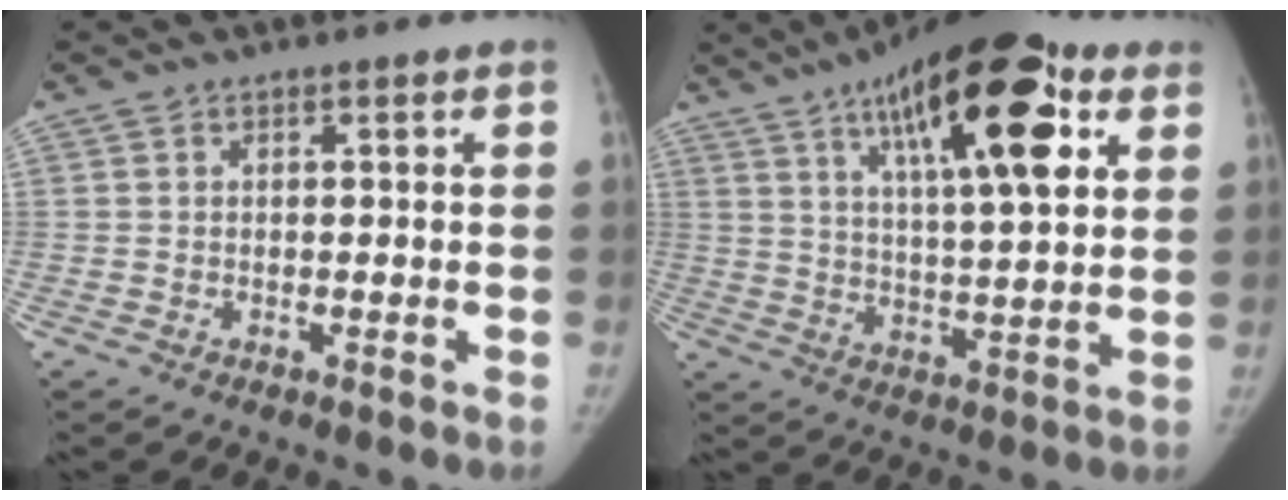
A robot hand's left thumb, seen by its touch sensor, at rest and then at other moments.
{"total": 21.9, "force": [10.1, 7.2, 18.0], "torque": [-0.250, -0.019, 0.154]}